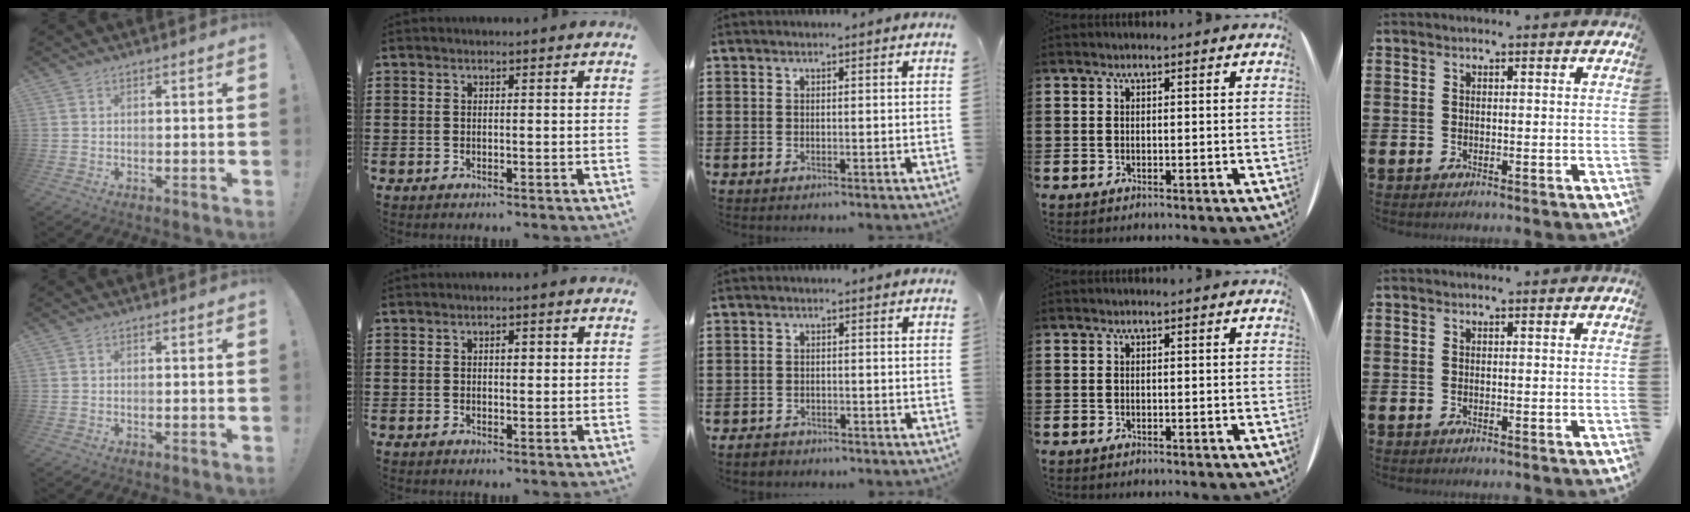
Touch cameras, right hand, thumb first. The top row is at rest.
{"index": {"total": 1.5, "force": [0.2, 0.7, 1.3], "torque": [-0.026, 0.007, 0.002]}, "middle": {"total": 1.3, "force": [-1.2, 0.5, 0.2], "torque": [-0.008, 0.001, -0.026]}}